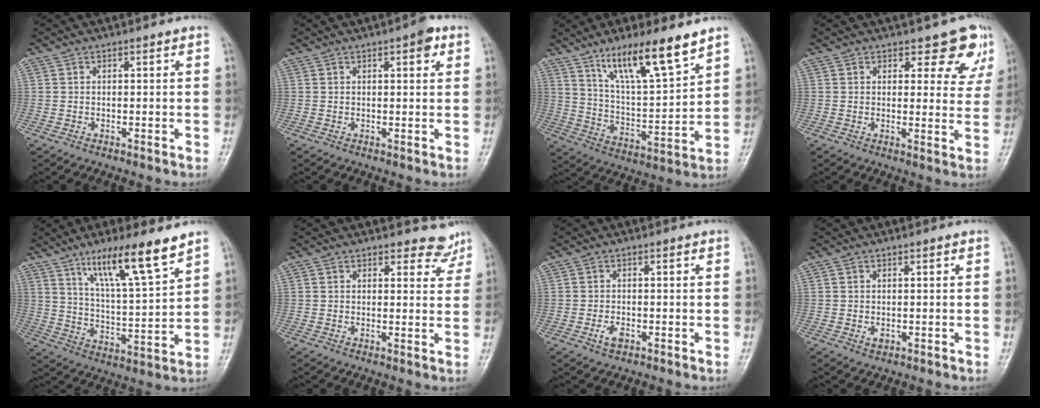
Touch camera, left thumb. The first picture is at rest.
{"total": 3.1, "force": [1.5, 1.1, 2.5], "torque": [-0.026, -0.002, 0.015]}
{"total": 15.1, "force": [10.3, 2.9, 10.6], "torque": [-0.170, -0.055, 0.192]}
{"total": 7.2, "force": [5.3, 3.5, 3.2], "torque": [0.001, -0.035, 0.053]}
{"total": 13.7, "force": [9.2, 1.8, 10.0], "torque": [-0.165, -0.051, 0.165]}
{"total": 4.1, "force": [3.7, 1.8, 0.0], "torque": [0.028, -0.028, 0.029]}
{"total": 2.2, "force": [-0.9, 1.3, 1.5], "torque": [-0.030, 0.000, -0.016]}
{"total": 1.2, "force": [-0.1, 0.9, 0.8], "torque": [-0.009, -0.002, 0.000]}